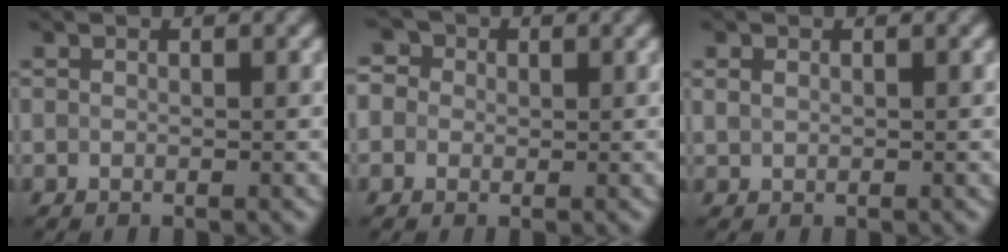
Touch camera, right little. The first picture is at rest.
{"total": 3.7, "force": [1.4, 3.0, 1.6], "torque": [-0.012, 0.032, -0.006]}
{"total": 0.9, "force": [0.4, 0.7, 0.4], "torque": [-0.008, 0.002, 0.009]}